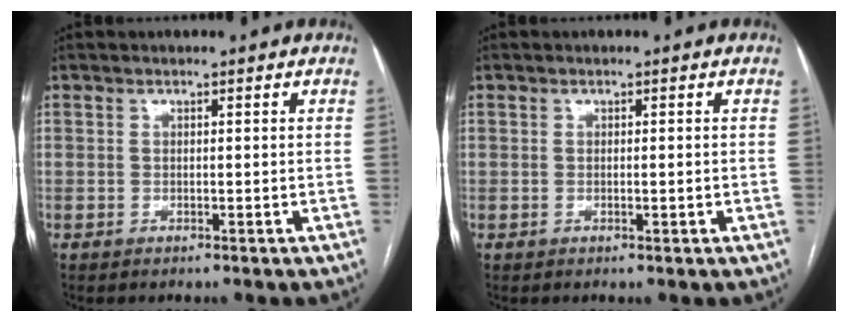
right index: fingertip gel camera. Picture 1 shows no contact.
{"total": 0.8, "force": [-0.1, 0.1, 0.8], "torque": [-0.015, -0.002, 0.001]}